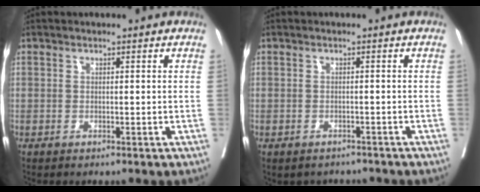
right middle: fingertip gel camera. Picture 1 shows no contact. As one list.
[{"total": 3.0, "force": [-2.6, 1.4, -0.1], "torque": [0.003, 0.007, -0.035]}]